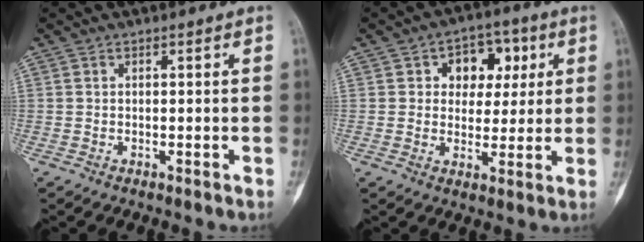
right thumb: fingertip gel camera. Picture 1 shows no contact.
{"total": 9.5, "force": [2.8, 7.0, 5.7], "torque": [-0.027, 0.001, 0.037]}